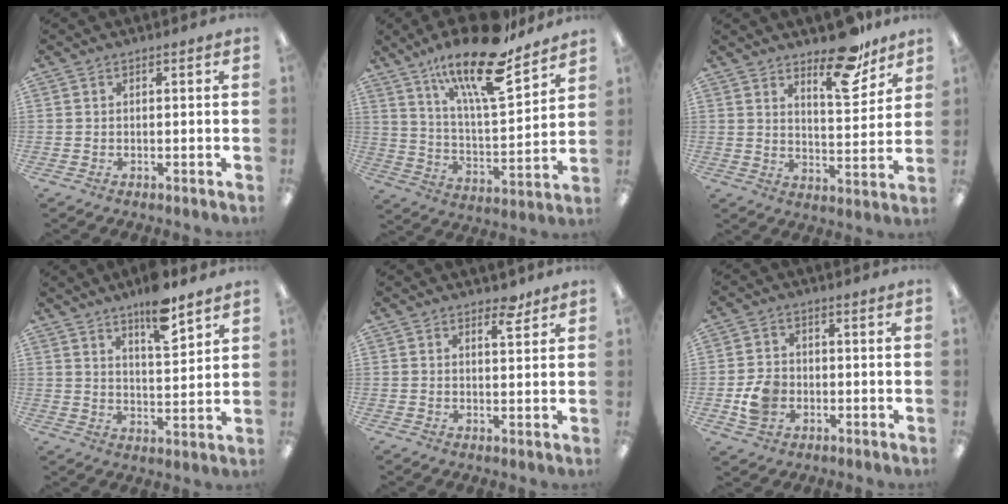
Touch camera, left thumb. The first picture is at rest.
{"total": 21.5, "force": [15.8, 5.8, 13.3], "torque": [-0.227, -0.099, 0.263]}
{"total": 13.9, "force": [10.3, 5.3, 7.7], "torque": [-0.092, -0.070, 0.174]}
{"total": 9.6, "force": [7.5, 2.4, 5.6], "torque": [-0.079, -0.048, 0.125]}
{"total": 4.1, "force": [3.2, 1.5, 2.1], "torque": [-0.007, -0.020, 0.048]}
{"total": 6.7, "force": [-1.7, 5.5, 3.5], "torque": [-0.071, 0.006, -0.030]}